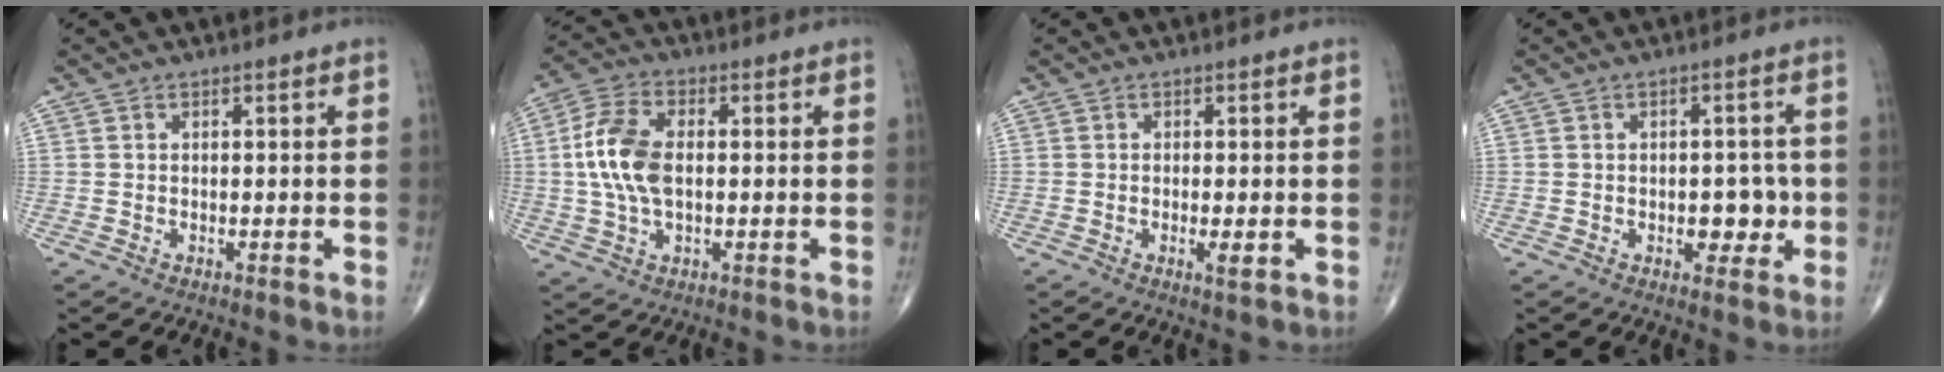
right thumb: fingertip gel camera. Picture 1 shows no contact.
{"total": 10.5, "force": [0.4, 5.7, 8.8], "torque": [-0.188, 0.014, 0.006]}
{"total": 2.1, "force": [-0.5, 0.5, 1.9], "torque": [-0.035, -0.005, -0.010]}
{"total": 5.5, "force": [-0.9, 3.3, 4.3], "torque": [-0.025, 0.003, -0.008]}